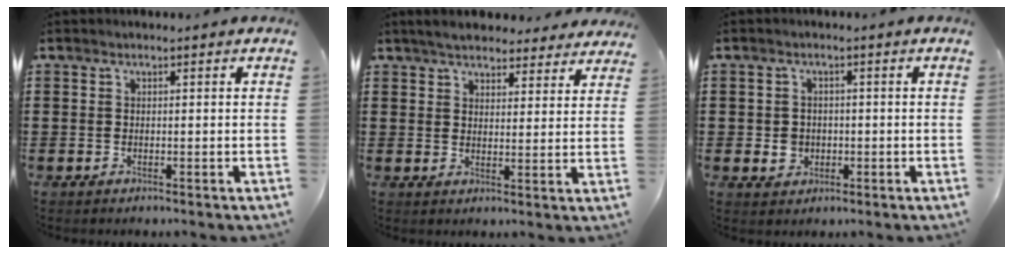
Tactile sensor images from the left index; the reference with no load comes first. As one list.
[{"total": 4.8, "force": [4.6, 0.8, 1.1], "torque": [-0.037, -0.009, 0.086]}, {"total": 2.5, "force": [-0.4, 2.4, 0.8], "torque": [-0.024, 0.005, -0.010]}]